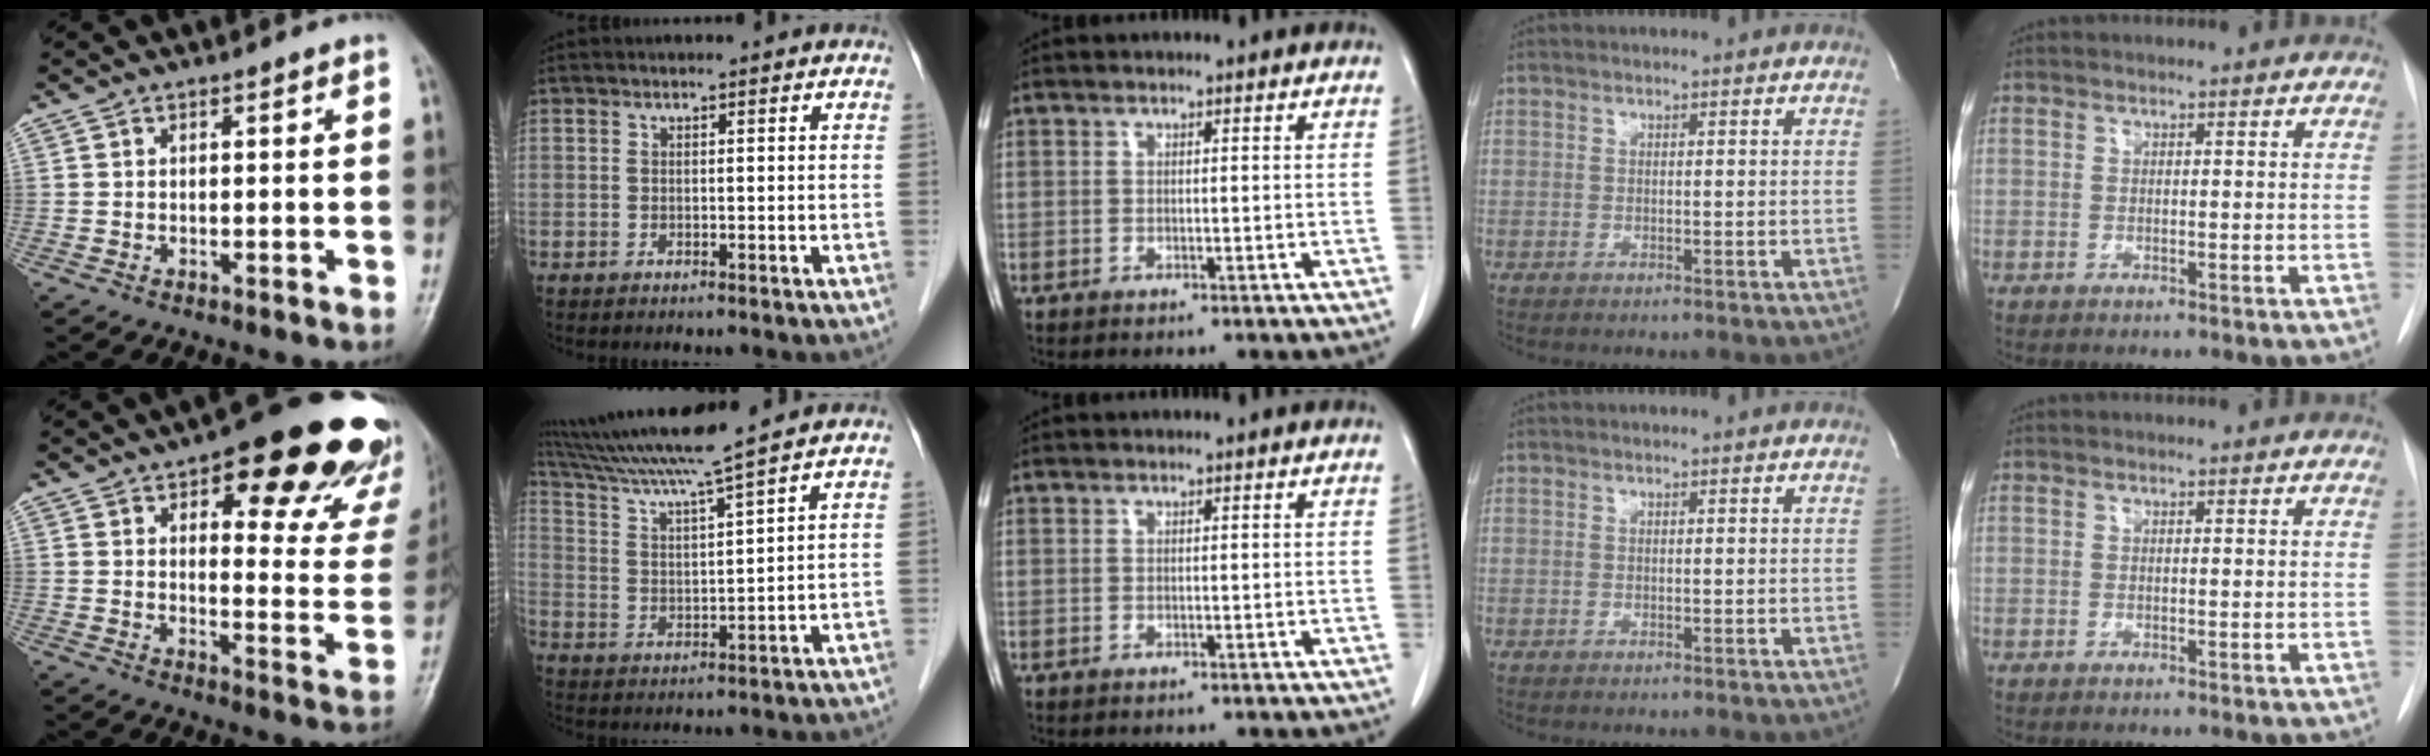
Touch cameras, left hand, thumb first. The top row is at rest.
{"thumb": {"total": 24.8, "force": [16.0, 9.1, 16.6], "torque": [-0.153, -0.069, 0.190]}, "index": {"total": 12.2, "force": [10.3, -2.2, 6.0], "torque": [-0.112, 0.011, 0.183]}}